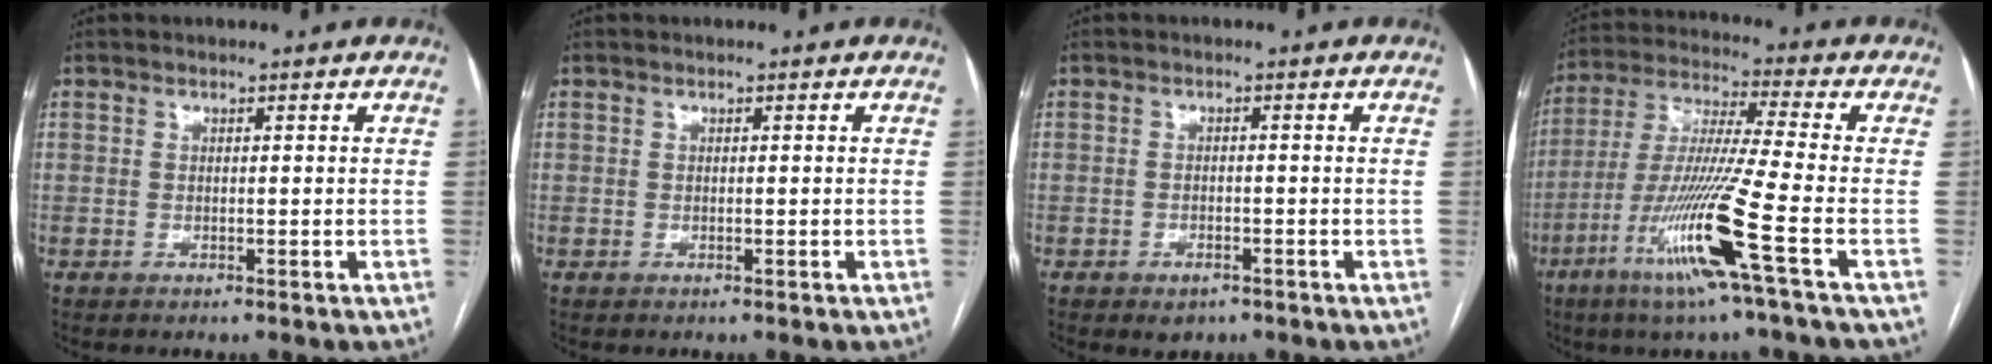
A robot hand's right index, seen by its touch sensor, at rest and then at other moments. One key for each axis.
{"total": 0.0}
{"total": 2.5, "fx": -1.5, "fy": 1.5, "fz": 1.2, "tx": -0.015, "ty": 0.001, "tz": -0.014}
{"total": 15.1, "fx": -6.4, "fy": -1.8, "fz": 13.5, "tx": -0.276, "ty": -0.026, "tz": -0.126}